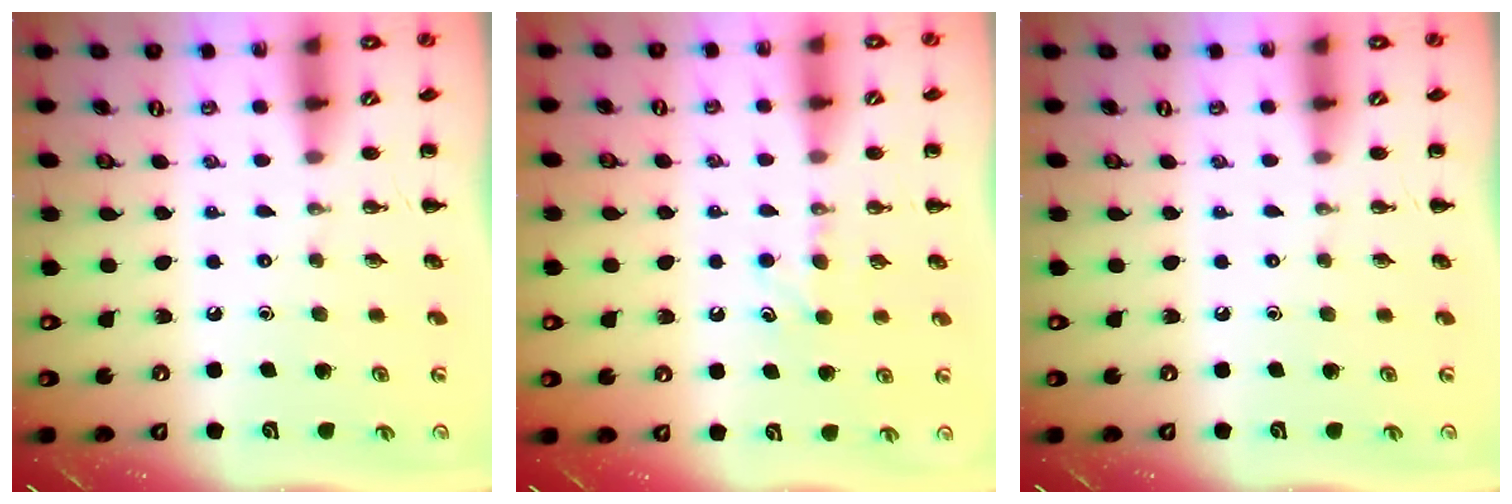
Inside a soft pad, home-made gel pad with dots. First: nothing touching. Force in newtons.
{"total": 4.6, "press": 4.4, "slide": 1.2}
{"total": 0.0}